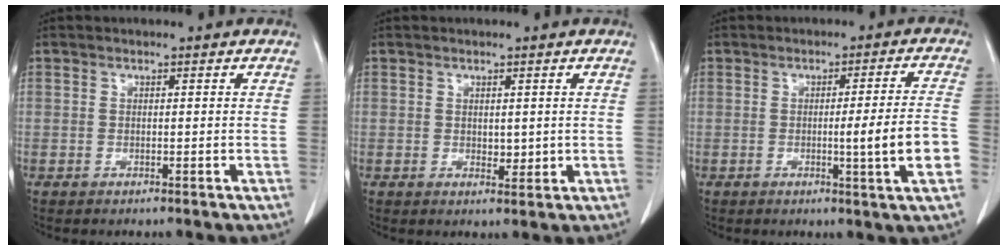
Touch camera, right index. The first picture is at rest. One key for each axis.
{"total": 1.8, "fx": 0.2, "fy": 1.1, "fz": 1.4, "tx": -0.020, "ty": -0.006, "tz": 0.008}
{"total": 8.2, "fx": -2.0, "fy": -1.1, "fz": 7.9, "tx": -0.106, "ty": -0.007, "tz": -0.028}